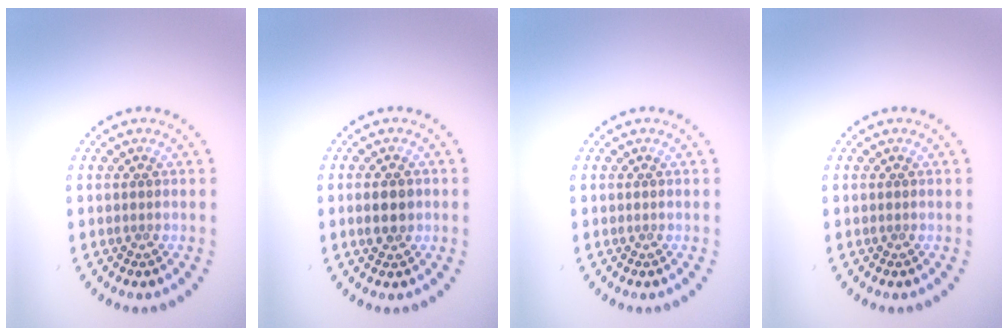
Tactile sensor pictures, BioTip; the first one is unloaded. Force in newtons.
{"total": 2.3, "press": 2.3, "slide": 0.2}
{"total": 0.0}
{"total": 0.0}